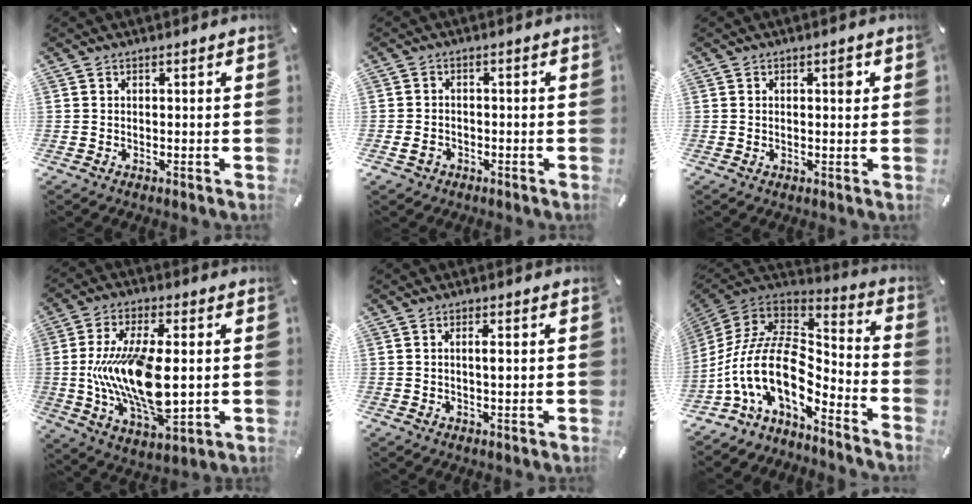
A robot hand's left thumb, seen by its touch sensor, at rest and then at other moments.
{"total": 2.9, "force": [-1.2, 2.3, 1.3], "torque": [-0.030, 0.001, -0.024]}
{"total": 2.6, "force": [0.9, 1.1, 2.2], "torque": [-0.016, -0.008, 0.009]}
{"total": 18.9, "force": [0.3, 8.7, 16.8], "torque": [-0.340, -0.022, 0.007]}
{"total": 2.5, "force": [0.5, 0.7, 2.3], "torque": [-0.040, -0.002, 0.006]}
{"total": 19.0, "force": [-7.1, 10.0, 14.4], "torque": [-0.325, -0.002, -0.126]}